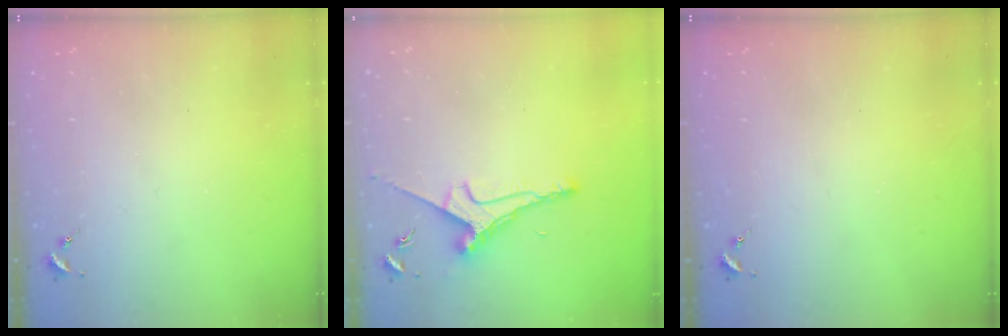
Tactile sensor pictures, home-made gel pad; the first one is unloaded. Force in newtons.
{"total": 7.8, "press": 7.7, "slide": 1.0}
{"total": 0.0}